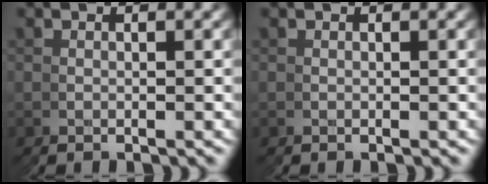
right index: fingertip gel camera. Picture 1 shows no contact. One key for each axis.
{"total": 0.0}